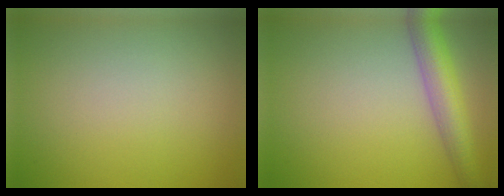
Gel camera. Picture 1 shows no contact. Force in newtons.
{"total": 5.1, "press": 5.1, "slide": 0.2}